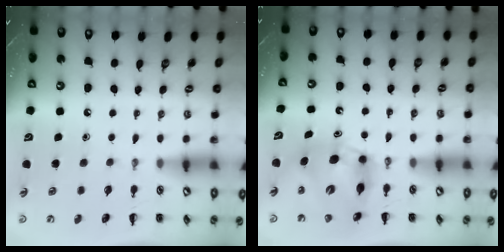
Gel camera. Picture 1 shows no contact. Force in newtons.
{"total": 10.7, "press": 10.3, "slide": 2.8}